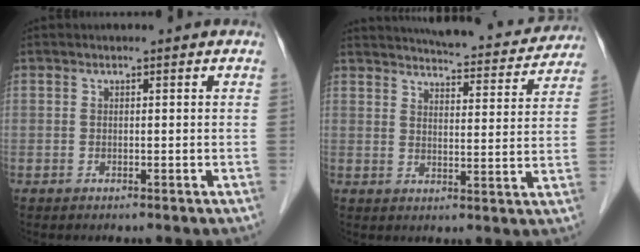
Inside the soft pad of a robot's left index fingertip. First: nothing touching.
{"total": 18.4, "force": [17.3, 3.2, 5.3], "torque": [-0.064, -0.017, 0.212]}